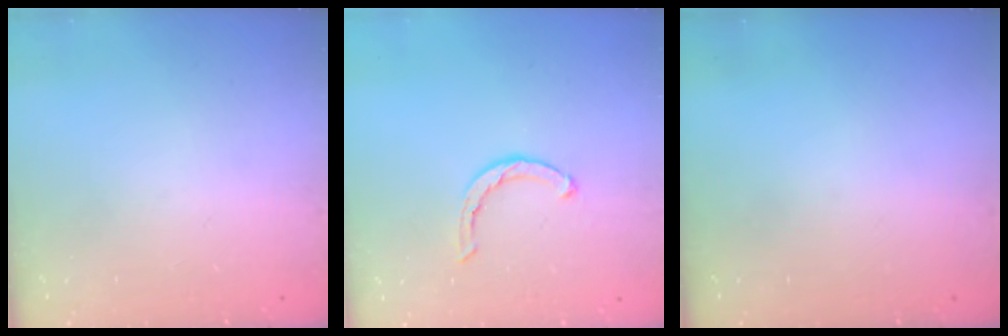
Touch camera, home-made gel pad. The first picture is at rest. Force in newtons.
{"total": 2.1, "press": 2.1, "slide": 0.3}
{"total": 0.0}